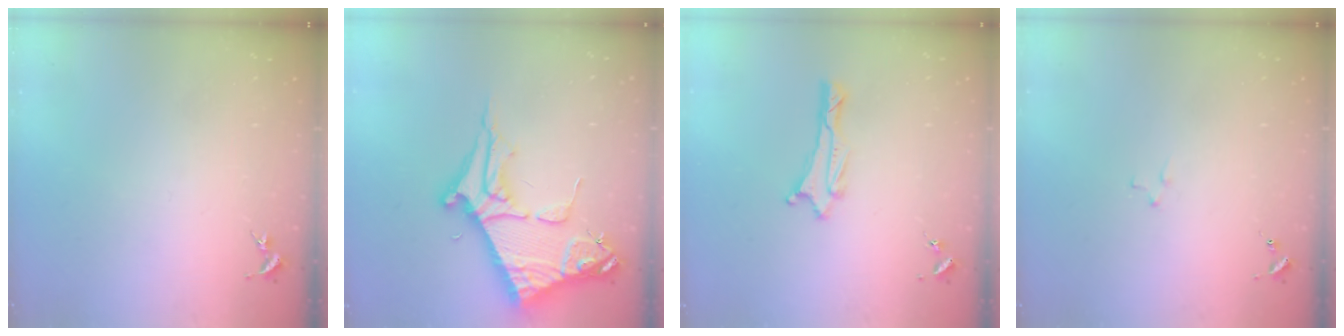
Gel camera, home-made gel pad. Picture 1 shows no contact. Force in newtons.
{"total": 11.0, "press": 10.9, "slide": 1.1}
{"total": 1.1, "press": 1.1, "slide": 0.1}
{"total": 2.1, "press": 2.1, "slide": 0.2}